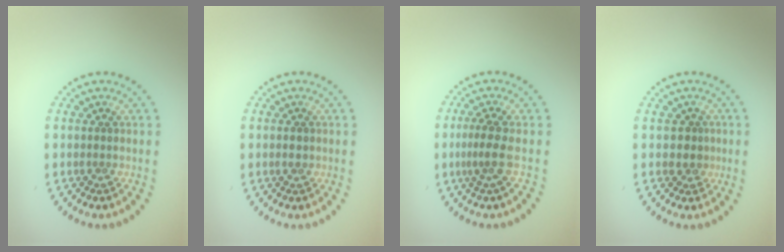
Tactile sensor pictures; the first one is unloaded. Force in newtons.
{"total": 1.1, "press": 1.1, "slide": 0.2}
{"total": 2.3, "press": 1.5, "slide": 1.8}
{"total": 1.2, "press": 0.9, "slide": 0.8}